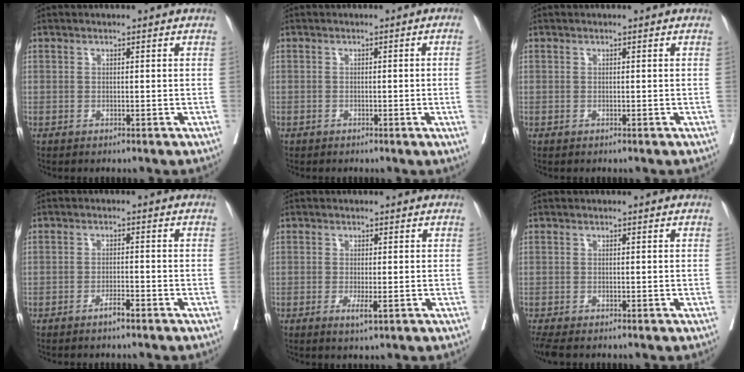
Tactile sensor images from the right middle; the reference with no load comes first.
{"total": 2.7, "force": [-0.6, -0.9, 2.5], "torque": [-0.031, 0.000, -0.008]}
{"total": 0.0}
{"total": 2.1, "force": [-1.6, 0.1, 1.3], "torque": [-0.023, 0.000, -0.026]}
{"total": 2.3, "force": [-0.9, 0.2, 2.1], "torque": [-0.032, -0.006, -0.014]}
{"total": 2.8, "force": [-2.4, 0.5, 1.4], "torque": [-0.031, -0.012, -0.043]}